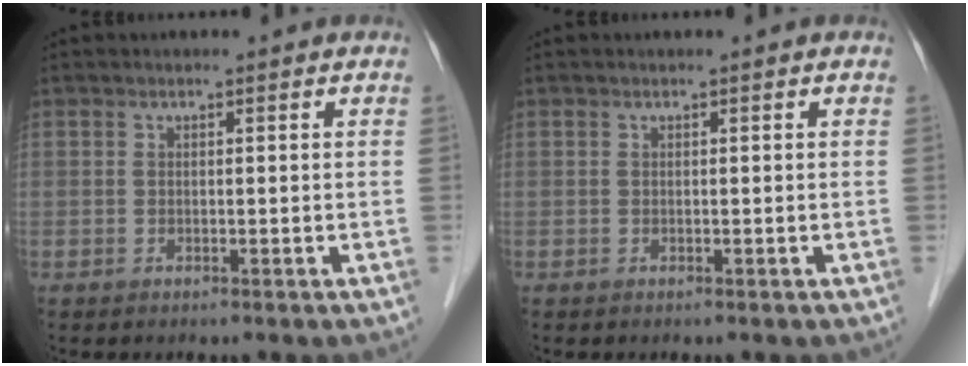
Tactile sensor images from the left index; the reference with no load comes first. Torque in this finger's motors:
{"motor_torque": [0.00, 0.00, 0.00, 0.00]}